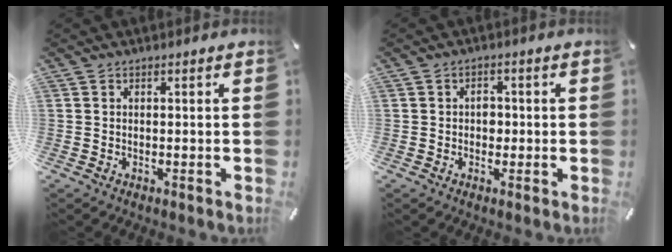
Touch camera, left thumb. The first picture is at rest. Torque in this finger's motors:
{"motor_torque": [0.34, 0.63, 0.08, -0.06, 0.02]}